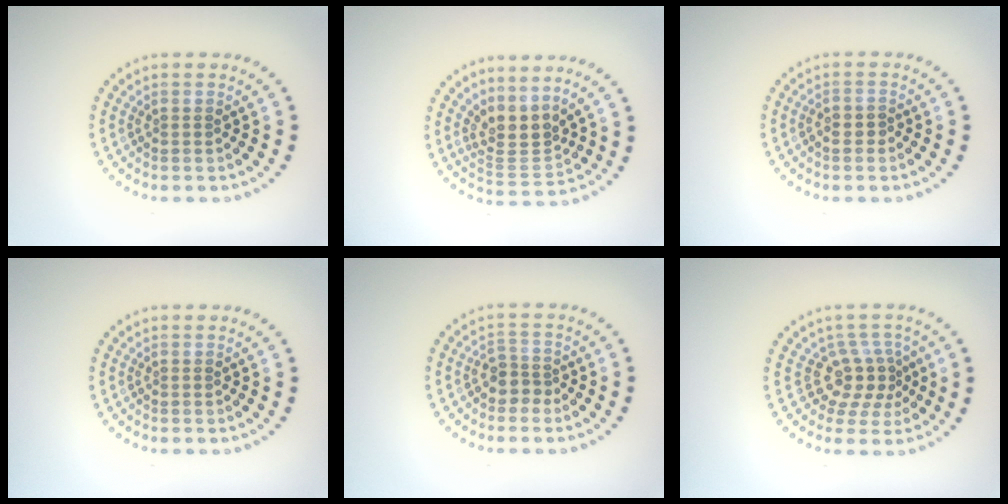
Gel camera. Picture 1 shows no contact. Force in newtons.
{"total": 3.1, "press": 2.2, "slide": 2.1}
{"total": 0.9, "press": 0.8, "slide": 0.4}
{"total": 0.0}
{"total": 2.0, "press": 1.6, "slide": 1.1}
{"total": 3.4, "press": 2.5, "slide": 2.3}